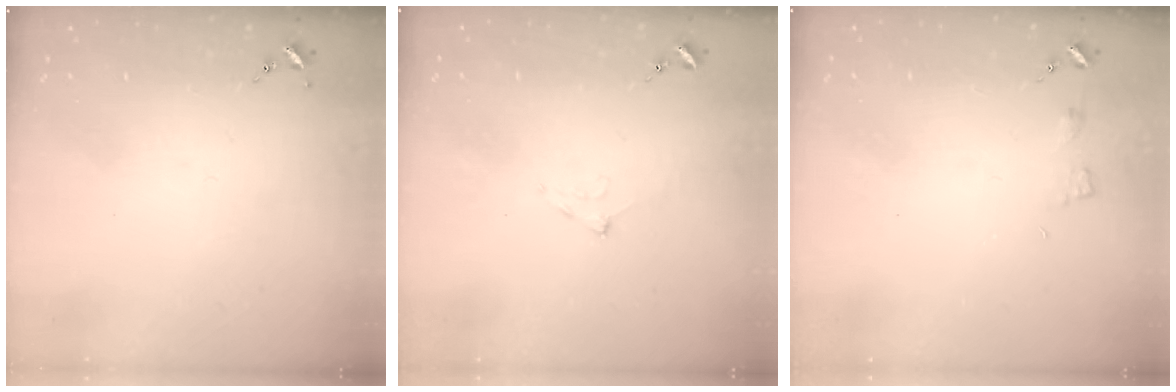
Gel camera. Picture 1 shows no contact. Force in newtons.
{"total": 6.0, "press": 6.0, "slide": 0.6}
{"total": 3.6, "press": 3.6, "slide": 0.5}